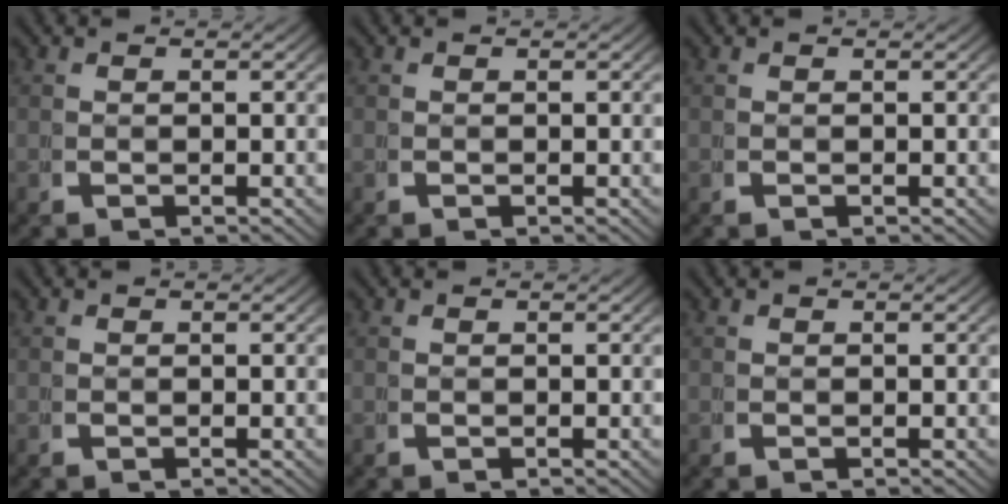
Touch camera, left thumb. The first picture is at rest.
{"total": 0.0}
{"total": 0.0}
{"total": 0.0}
{"total": 0.0}
{"total": 0.0}